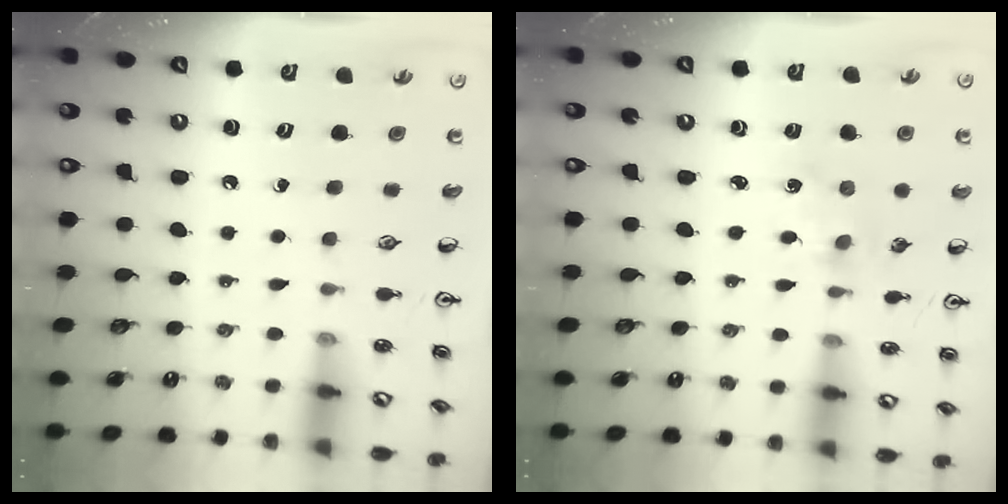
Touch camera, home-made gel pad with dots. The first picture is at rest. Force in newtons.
{"total": 1.0, "press": 0.9, "slide": 0.2}